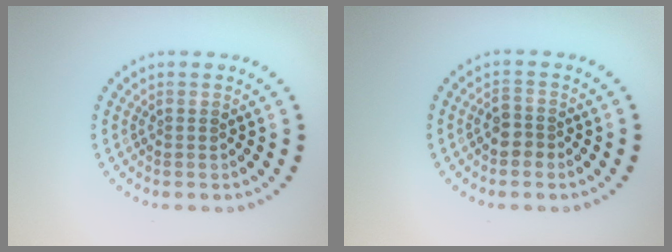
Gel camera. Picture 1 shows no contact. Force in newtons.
{"total": 1.7, "press": 1.5, "slide": 0.8}